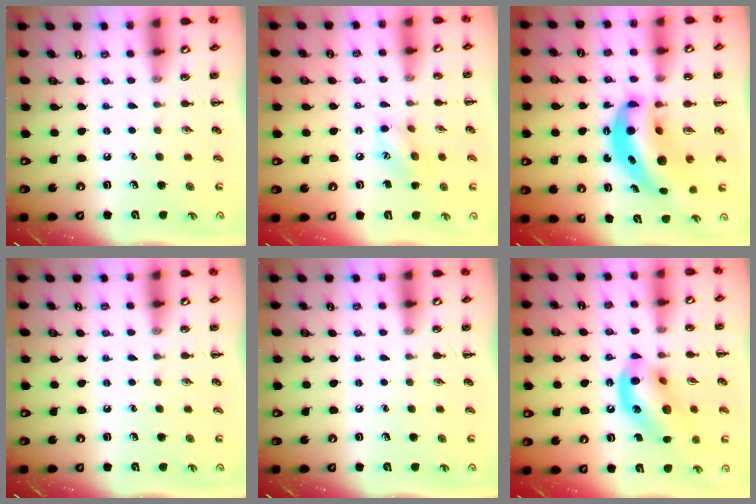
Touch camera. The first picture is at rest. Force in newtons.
{"total": 8.1, "press": 8.1, "slide": 0.5}
{"total": 11.5, "press": 11.2, "slide": 2.4}
{"total": 0.0}
{"total": 0.0}
{"total": 14.0, "press": 13.6, "slide": 3.3}